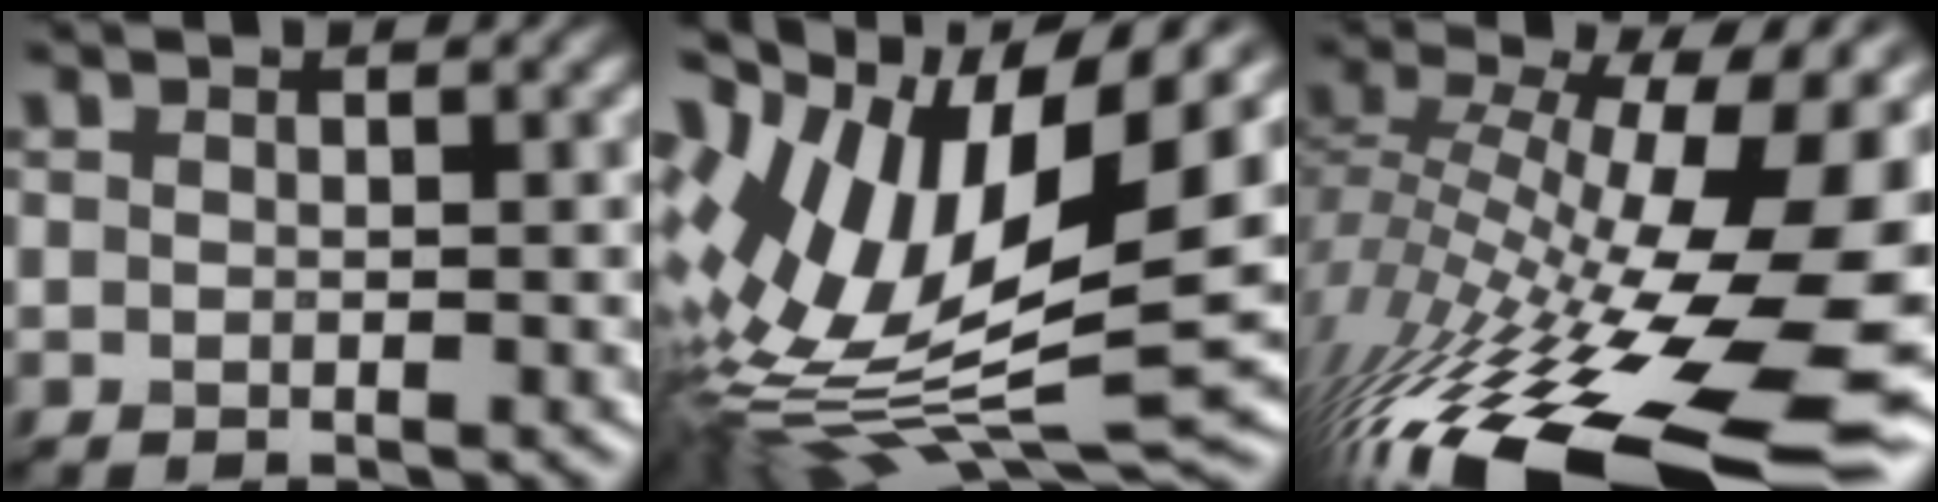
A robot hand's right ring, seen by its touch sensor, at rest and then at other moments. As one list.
[{"total": 15.0, "force": [2.2, 7.0, 13.1], "torque": [-0.255, 0.004, 0.038]}, {"total": 19.9, "force": [-6.9, 7.9, 17.0], "torque": [-0.301, -0.019, -0.118]}]